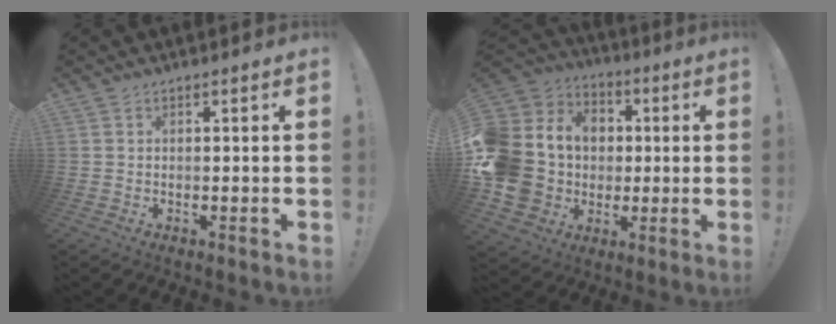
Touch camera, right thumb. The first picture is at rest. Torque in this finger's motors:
{"motor_torque": [0.57, 0.58, 0.69, -0.52, 0.49]}